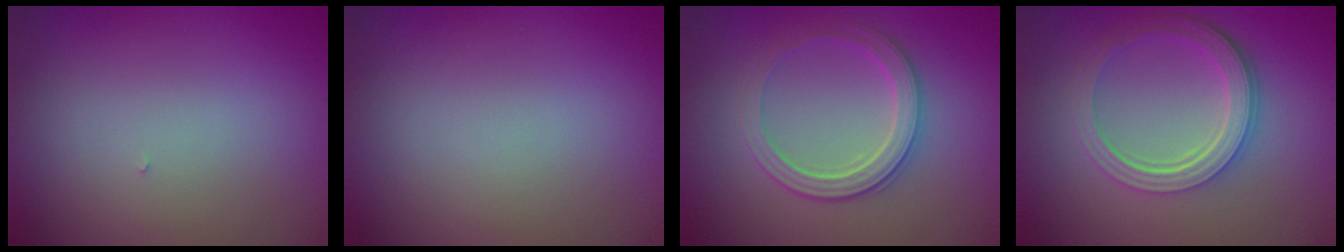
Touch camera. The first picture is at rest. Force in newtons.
{"total": 0.0}
{"total": 3.3, "press": 3.2, "slide": 0.6}
{"total": 5.2, "press": 3.8, "slide": 3.5}